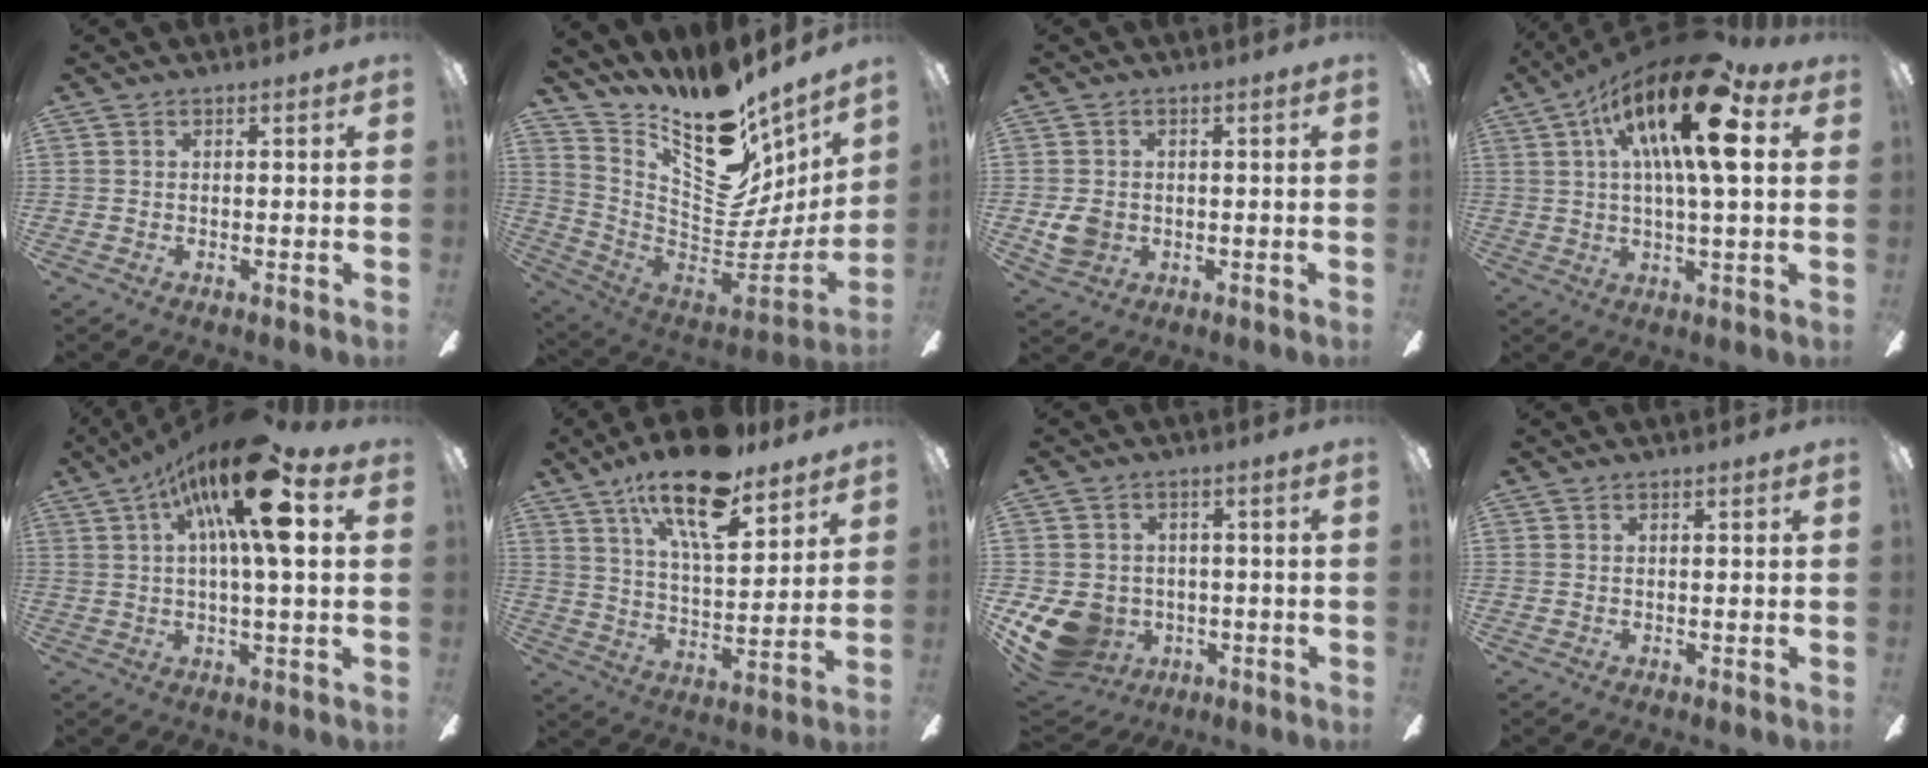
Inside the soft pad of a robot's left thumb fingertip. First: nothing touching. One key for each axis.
{"total": 18.6, "fx": 12.6, "fy": 8.9, "fz": 10.4, "tx": -0.138, "ty": -0.123, "tz": 0.222}
{"total": 5.3, "fx": -0.3, "fy": 4.6, "fz": 2.7, "tx": -0.039, "ty": 0.005, "tz": -0.003}
{"total": 20.6, "fx": 8.2, "fy": 6.3, "fz": 17.8, "tx": -0.302, "ty": -0.022, "tz": 0.121}
{"total": 19.2, "fx": 7.6, "fy": 5.3, "fz": 16.8, "tx": -0.277, "ty": -0.017, "tz": 0.113}
{"total": 19.5, "fx": 13.2, "fy": 7.0, "fz": 12.6, "tx": -0.220, "ty": -0.064, "tz": 0.221}
{"total": 11.2, "fx": -3.6, "fy": 9.3, "fz": 5.2, "tx": -0.144, "ty": 0.010, "tz": -0.062}
{"total": 0.0}